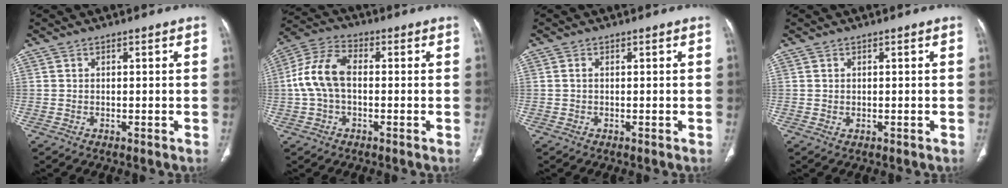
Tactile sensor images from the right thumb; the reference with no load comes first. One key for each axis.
{"total": 10.1, "fx": -0.2, "fy": 6.1, "fz": 8.1, "tx": -0.171, "ty": 0.030, "tz": -0.010}
{"total": 0.7, "fx": 0.0, "fy": 0.3, "fz": 0.6, "tx": -0.013, "ty": 0.000, "tz": -0.002}
{"total": 0.5, "fx": 0.0, "fy": 0.3, "fz": 0.4, "tx": -0.014, "ty": 0.001, "tz": 0.004}